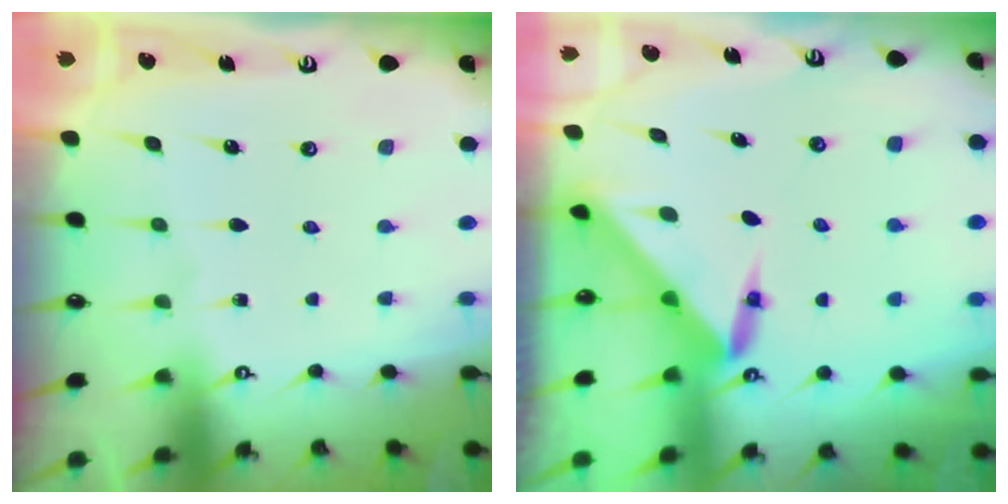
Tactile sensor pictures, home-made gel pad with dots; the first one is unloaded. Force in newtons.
{"total": 3.2, "press": 3.2, "slide": 0.1}